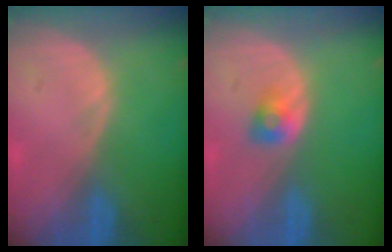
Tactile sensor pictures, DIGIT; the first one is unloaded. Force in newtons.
{"total": 2.3, "press": 2.2, "slide": 0.7}